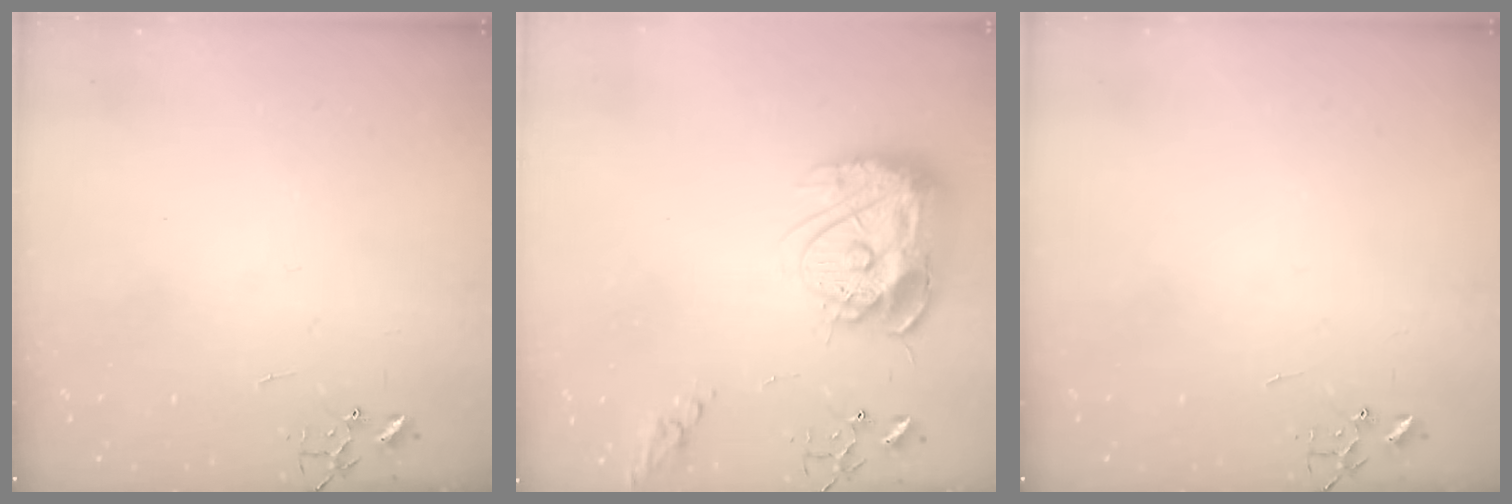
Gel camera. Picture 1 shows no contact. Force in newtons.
{"total": 17.3, "press": 17.2, "slide": 1.8}
{"total": 0.0}